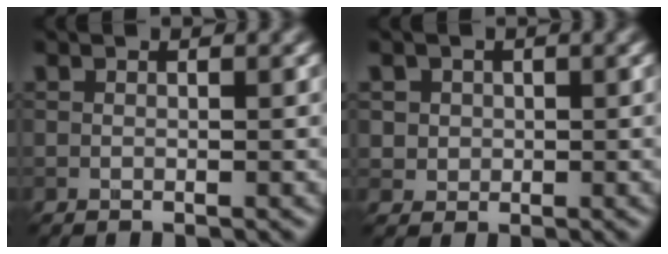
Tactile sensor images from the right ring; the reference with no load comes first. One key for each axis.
{"total": 2.1, "fx": 0.7, "fy": 1.9, "fz": 0.7, "tx": -0.011, "ty": 0.002, "tz": 0.022}